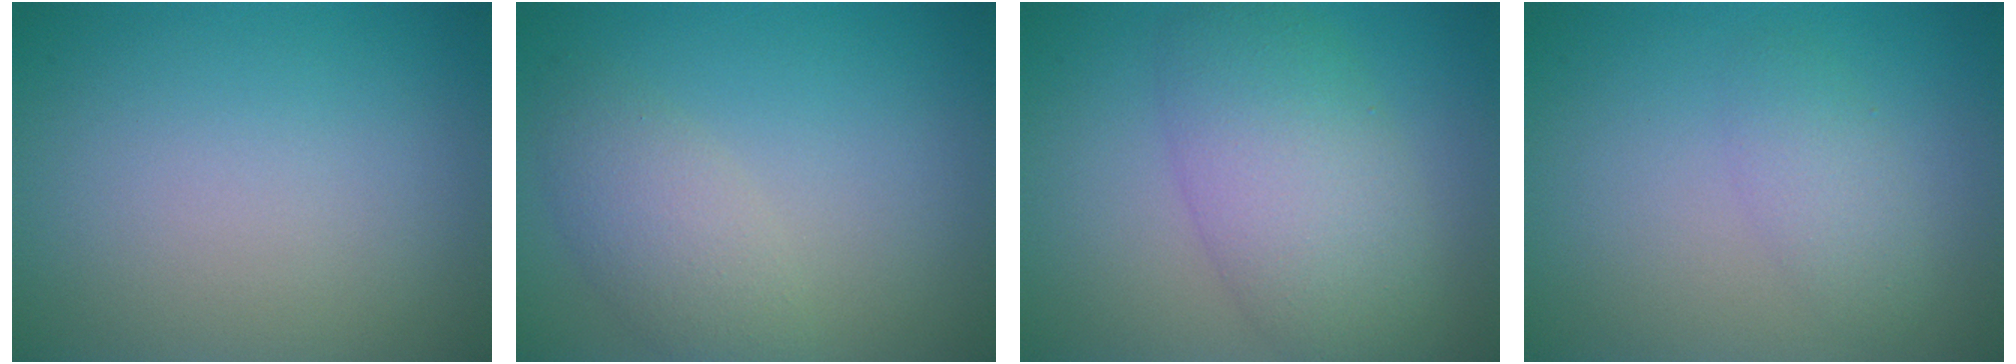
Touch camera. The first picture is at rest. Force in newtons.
{"total": 3.2, "press": 3.1, "slide": 0.2}
{"total": 6.4, "press": 6.4, "slide": 0.3}
{"total": 2.0, "press": 2.0, "slide": 0.1}